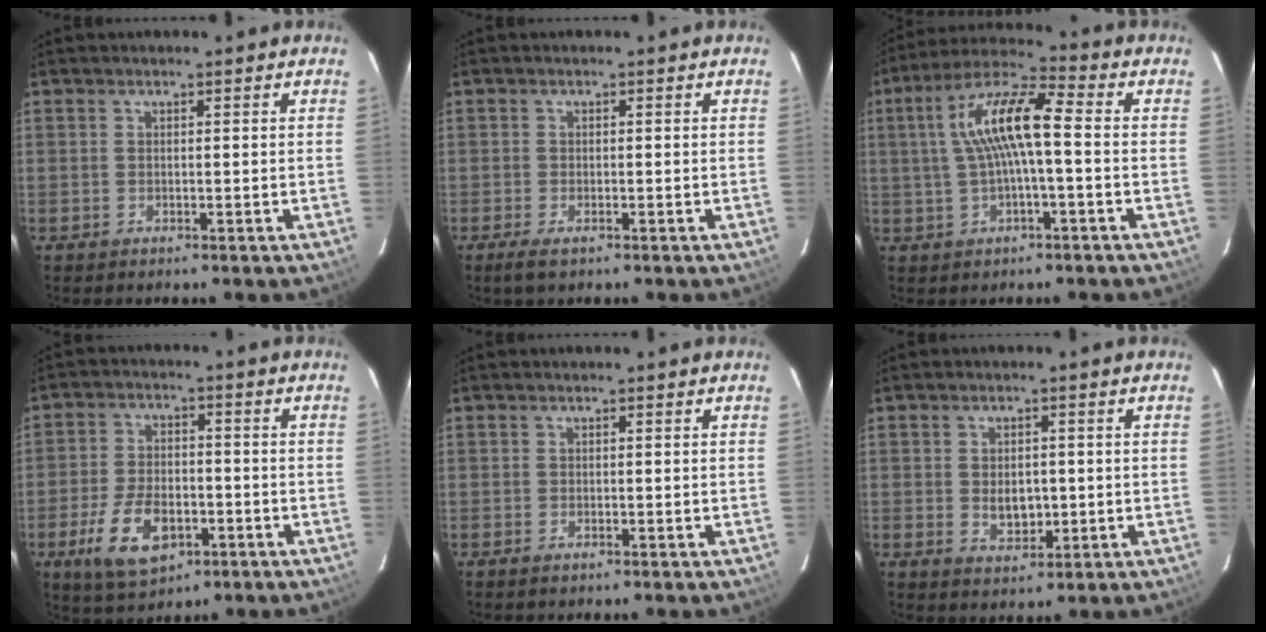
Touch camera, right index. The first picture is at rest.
{"total": 2.6, "force": [-1.7, 0.9, 1.8], "torque": [-0.038, -0.009, -0.030]}
{"total": 11.4, "force": [0.5, 2.4, 11.1], "torque": [-0.214, 0.024, 0.007]}
{"total": 11.3, "force": [-4.9, 6.1, 8.1], "torque": [-0.176, -0.005, -0.079]}
{"total": 0.5, "force": [-0.4, 0.3, 0.3], "torque": [-0.006, -0.002, -0.007]}
{"total": 4.7, "force": [-0.3, 3.3, 3.3], "torque": [-0.057, -0.005, 0.004]}